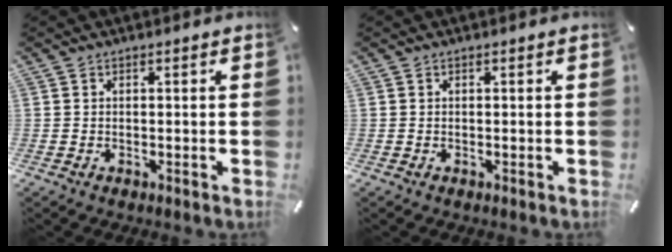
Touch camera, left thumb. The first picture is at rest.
{"total": 0.0}